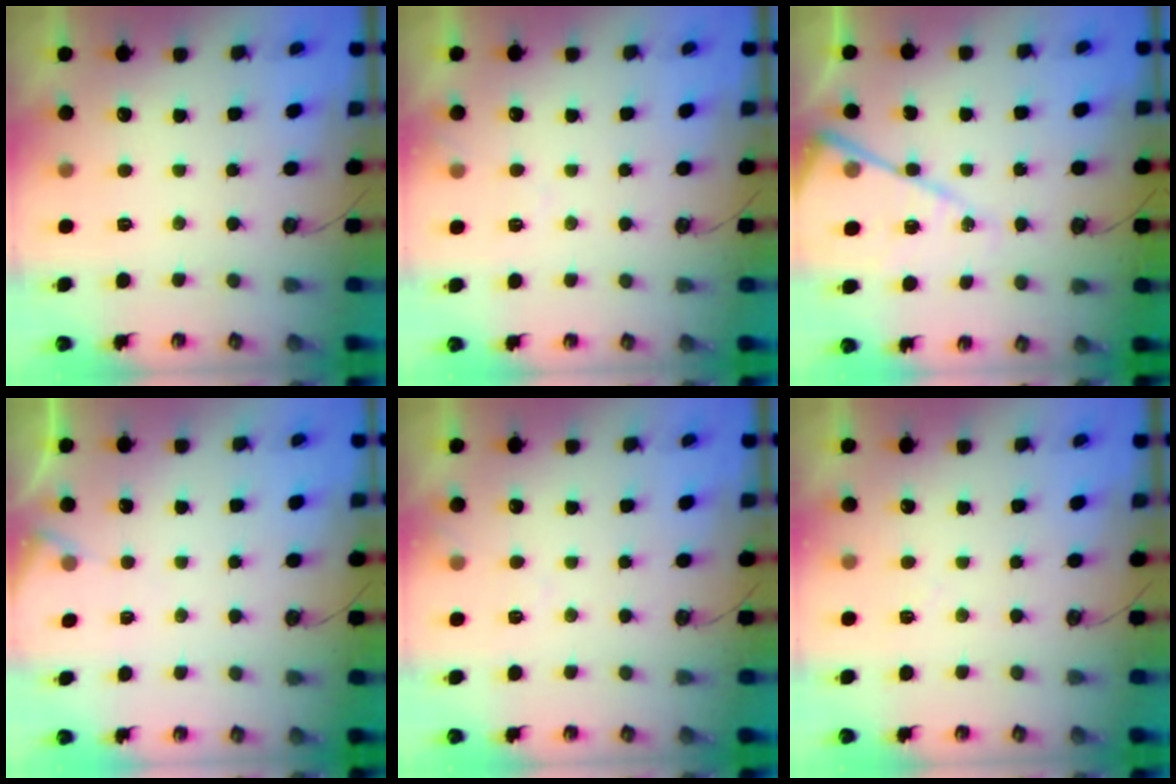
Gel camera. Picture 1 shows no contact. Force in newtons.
{"total": 4.2, "press": 4.1, "slide": 0.7}
{"total": 16.2, "press": 16.1, "slide": 1.5}
{"total": 3.8, "press": 3.8, "slide": 0.6}
{"total": 4.2, "press": 4.1, "slide": 0.7}
{"total": 3.6, "press": 3.5, "slide": 0.5}